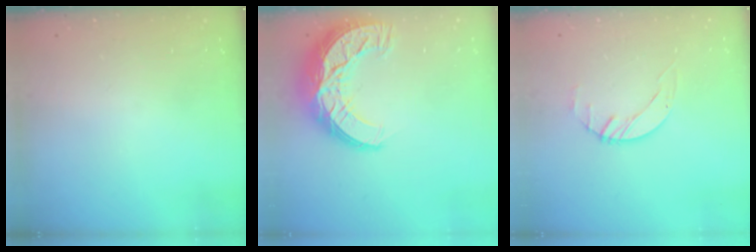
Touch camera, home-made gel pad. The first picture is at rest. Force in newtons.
{"total": 16.4, "press": 16.4, "slide": 0.9}
{"total": 1.4, "press": 1.4, "slide": 0.2}